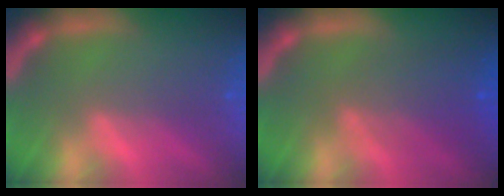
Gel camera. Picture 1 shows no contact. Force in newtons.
{"total": 4.5}